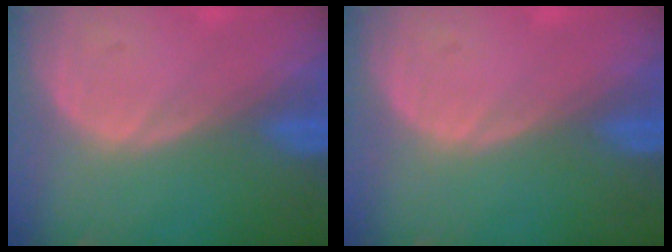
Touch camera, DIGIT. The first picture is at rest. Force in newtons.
{"total": 0.0}